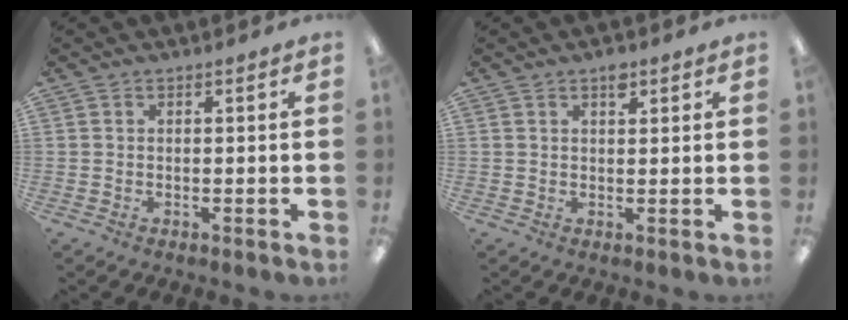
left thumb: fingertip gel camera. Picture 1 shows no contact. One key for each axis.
{"total": 5.7, "fx": 3.5, "fy": 2.8, "fz": 3.4, "tx": -0.034, "ty": -0.016, "tz": 0.056}